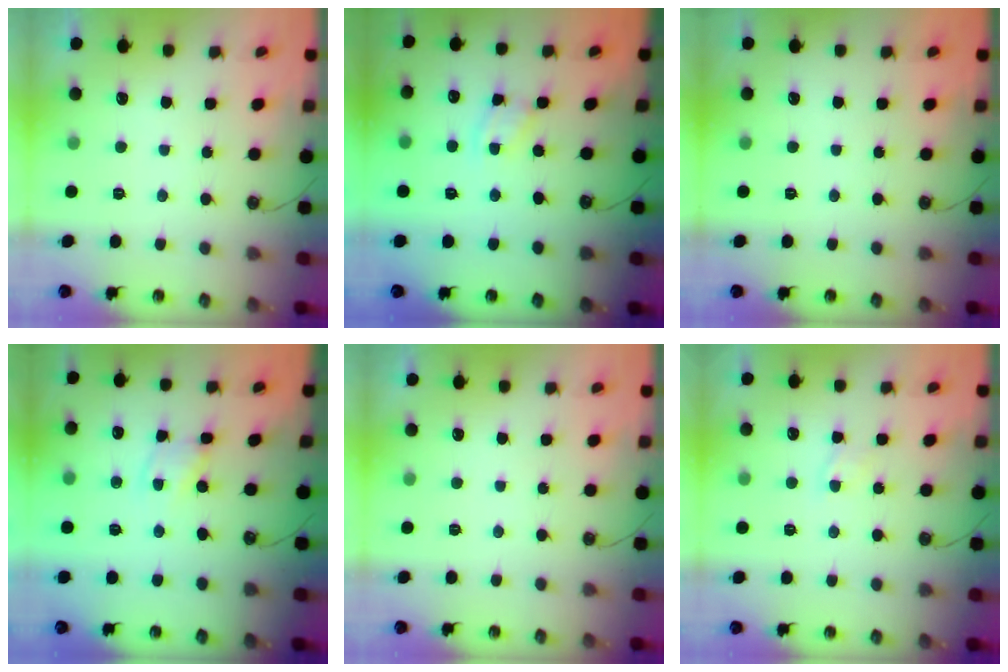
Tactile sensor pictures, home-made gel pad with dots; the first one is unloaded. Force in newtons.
{"total": 2.3, "press": 2.3, "slide": 0.1}
{"total": 0.0}
{"total": 2.1, "press": 2.1, "slide": 0.3}
{"total": 0.0}
{"total": 4.0, "press": 3.9, "slide": 0.5}